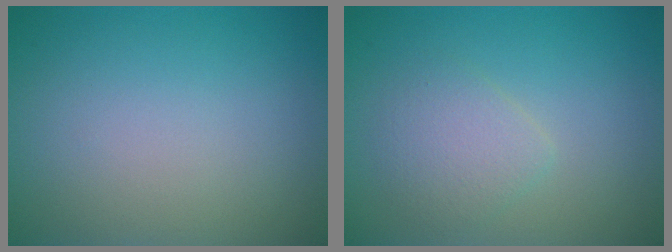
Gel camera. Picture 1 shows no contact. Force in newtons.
{"total": 2.3, "press": 2.3, "slide": 0.1}